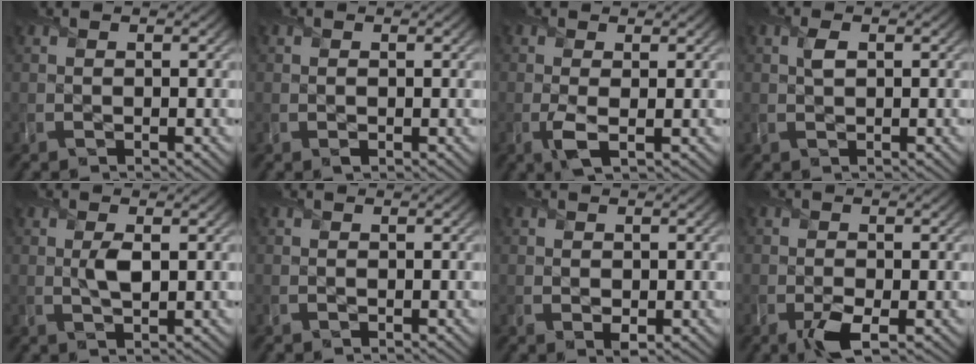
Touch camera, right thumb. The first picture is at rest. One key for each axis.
{"total": 0.7, "fx": -0.1, "fy": 0.4, "fz": 0.5, "tx": -0.009, "ty": -0.005, "tz": -0.002}
{"total": 2.4, "fx": -0.3, "fy": 0.8, "fz": 2.3, "tx": -0.054, "ty": -0.008, "tz": -0.010}
{"total": 1.6, "fx": 0.4, "fy": 1.0, "fz": 1.2, "tx": -0.029, "ty": -0.002, "tz": 0.007}
{"total": 2.6, "fx": 0.5, "fy": 1.1, "fz": 2.3, "tx": -0.051, "ty": -0.004, "tz": 0.007}
{"total": 0.0}
{"total": 1.4, "fx": 0.0, "fy": 1.0, "fz": 1.0, "tx": -0.020, "ty": -0.007, "tz": 0.003}
{"total": 3.1, "fx": -1.4, "fy": 1.5, "fz": 2.4, "tx": -0.046, "ty": -0.010, "tz": -0.027}